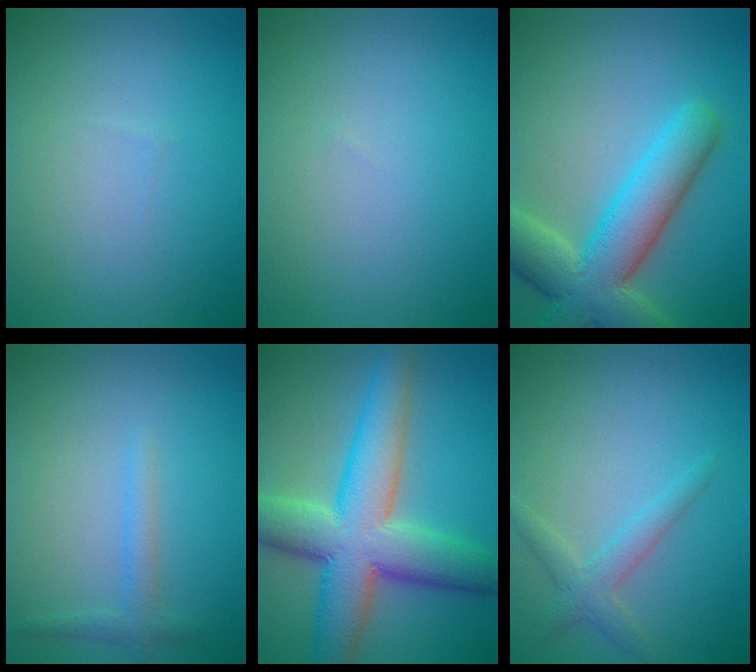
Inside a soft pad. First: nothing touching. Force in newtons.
{"total": 0.0}
{"total": 8.5, "press": 8.5, "slide": 0.7}
{"total": 1.5, "press": 1.5, "slide": 0.2}
{"total": 10.2, "press": 10.2, "slide": 0.3}
{"total": 2.2, "press": 2.2, "slide": 0.1}